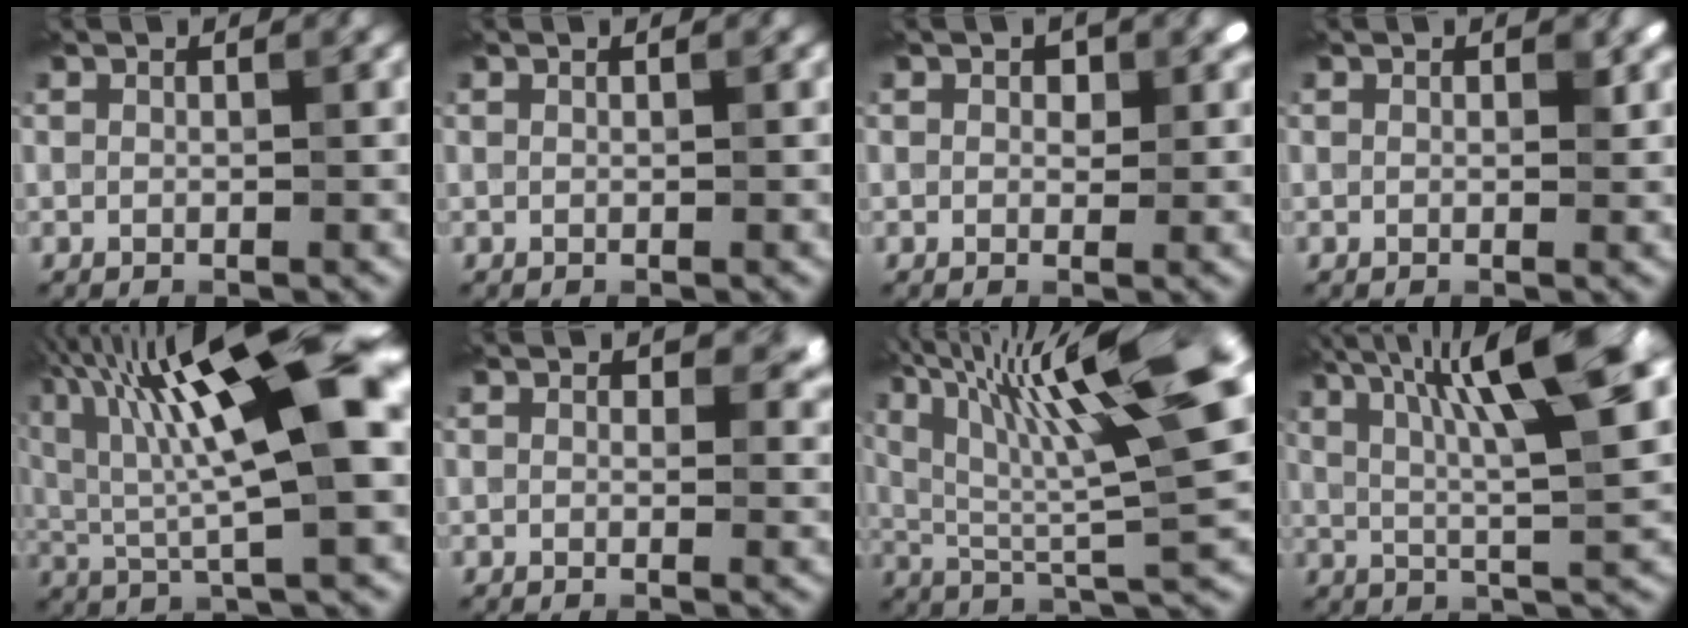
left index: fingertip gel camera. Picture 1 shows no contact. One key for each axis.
{"total": 0.0}
{"total": 1.7, "fx": 0.6, "fy": 1.2, "fz": 1.0, "tx": -0.011, "ty": -0.003, "tz": 0.007}
{"total": 1.0, "fx": 0.4, "fy": 0.7, "fz": 0.6, "tx": -0.003, "ty": -0.004, "tz": 0.004}
{"total": 15.3, "fx": 4.2, "fy": 3.9, "fz": 14.2, "tx": -0.233, "ty": 0.026, "tz": 0.063}
{"total": 2.6, "fx": 1.1, "fy": 1.6, "fz": 1.7, "tx": -0.015, "ty": -0.004, "tz": 0.011}
{"total": 14.3, "fx": 5.8, "fy": 2.8, "fz": 12.8, "tx": -0.211, "ty": 0.019, "tz": 0.098}
{"total": 12.7, "fx": 5.4, "fy": 2.5, "fz": 11.2, "tx": -0.167, "ty": 0.020, "tz": 0.088}